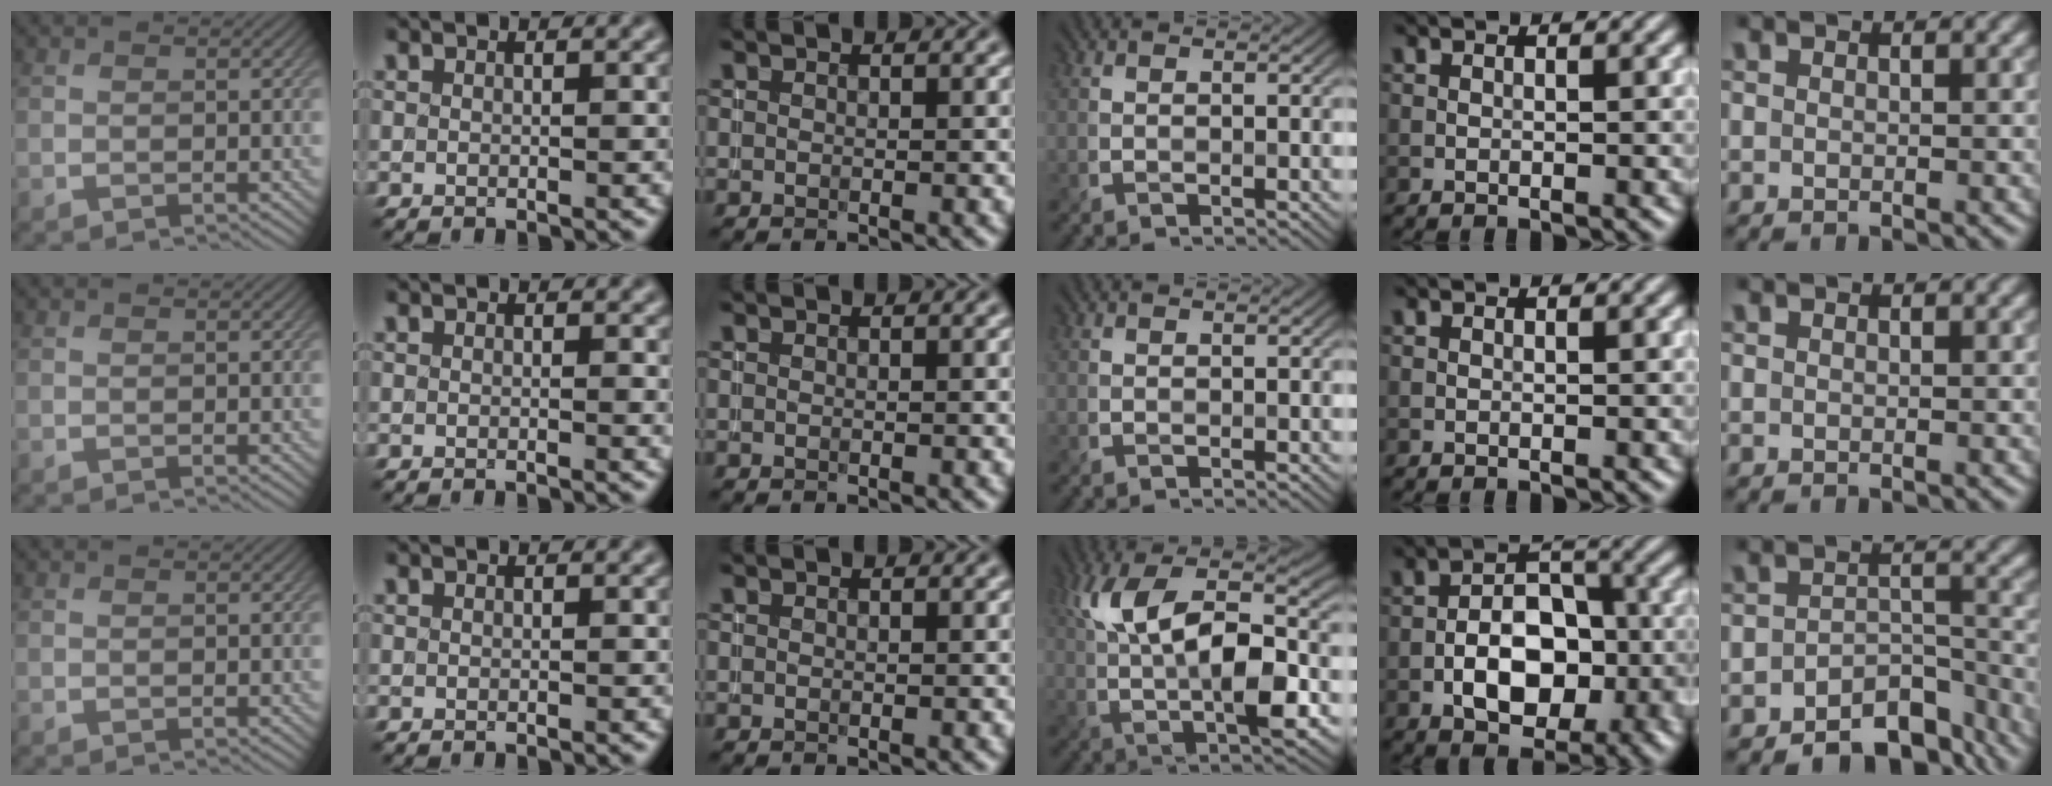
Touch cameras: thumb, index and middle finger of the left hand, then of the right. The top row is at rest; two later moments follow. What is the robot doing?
{"motion": "insert", "object": "backpack"}